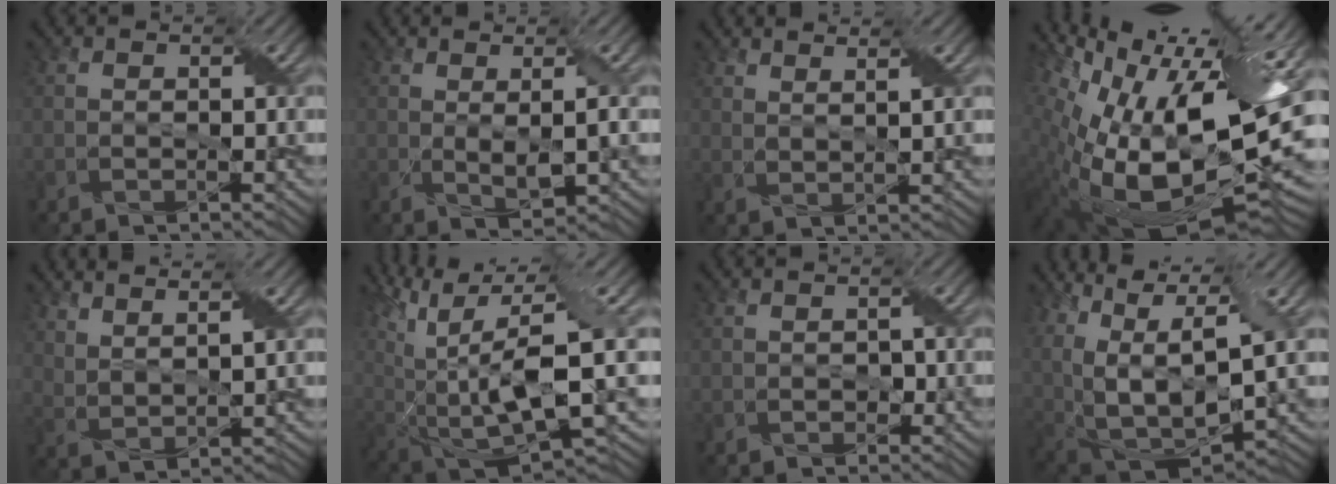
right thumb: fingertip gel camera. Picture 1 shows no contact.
{"total": 2.2, "force": [0.7, 0.6, 2.0], "torque": [-0.046, -0.001, 0.018]}
{"total": 2.7, "force": [2.3, 0.5, 1.4], "torque": [-0.015, -0.006, 0.033]}
{"total": 20.4, "force": [0.6, 10.7, 17.4], "torque": [-0.276, -0.020, 0.027]}
{"total": 5.1, "force": [4.3, 1.1, 2.5], "torque": [-0.045, -0.002, 0.067]}
{"total": 16.1, "force": [3.4, 6.6, 14.3], "torque": [-0.306, -0.019, 0.079]}
{"total": 1.0, "force": [-0.3, 0.9, 0.3], "torque": [-0.002, -0.004, -0.002]}
{"total": 16.4, "force": [4.6, 8.9, 13.0], "torque": [-0.285, 0.008, 0.115]}